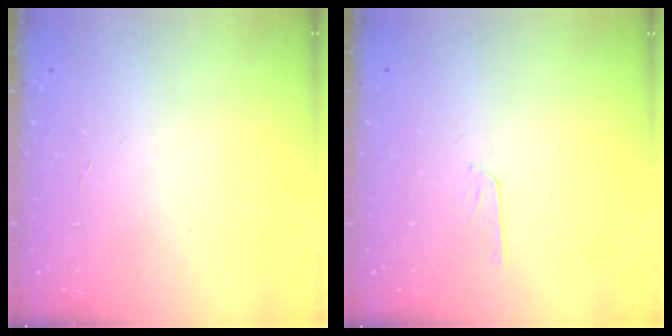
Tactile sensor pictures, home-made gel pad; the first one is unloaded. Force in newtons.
{"total": 2.9, "press": 2.9, "slide": 0.3}